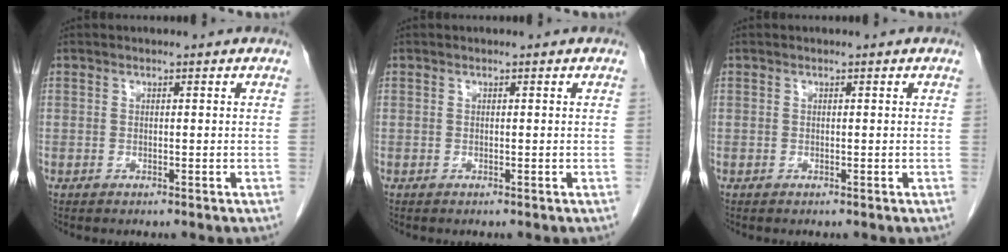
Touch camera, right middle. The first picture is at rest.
{"total": 0.0}
{"total": 0.0}